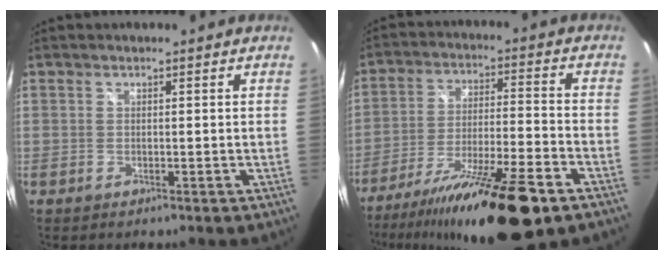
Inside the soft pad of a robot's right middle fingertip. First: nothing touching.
{"total": 21.0, "force": [-15.3, 2.6, 14.1], "torque": [-0.256, -0.031, -0.250]}